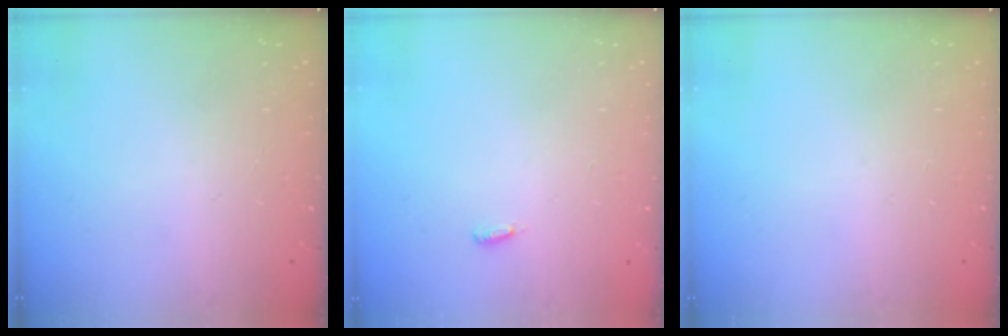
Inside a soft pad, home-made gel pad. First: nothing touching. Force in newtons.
{"total": 2.9, "press": 2.8, "slide": 0.9}
{"total": 0.0}